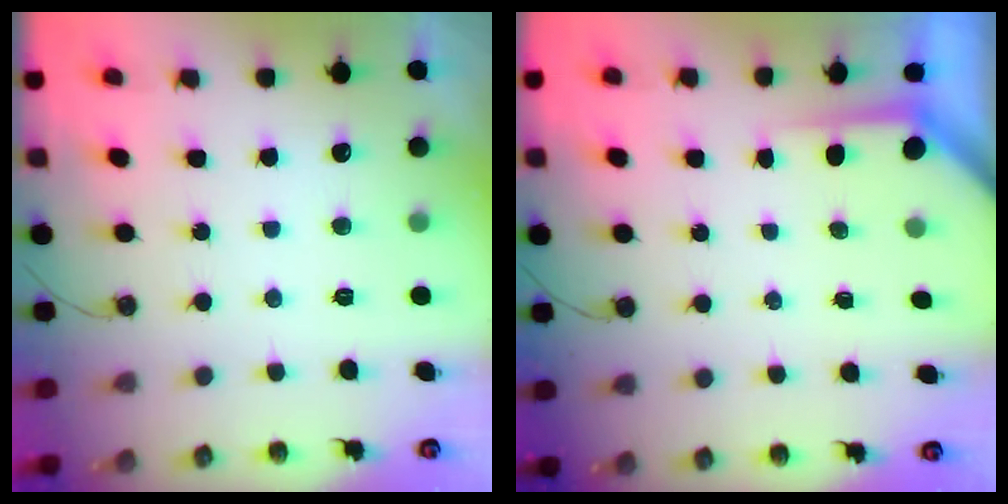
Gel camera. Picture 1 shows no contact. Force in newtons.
{"total": 3.4, "press": 3.4, "slide": 0.4}